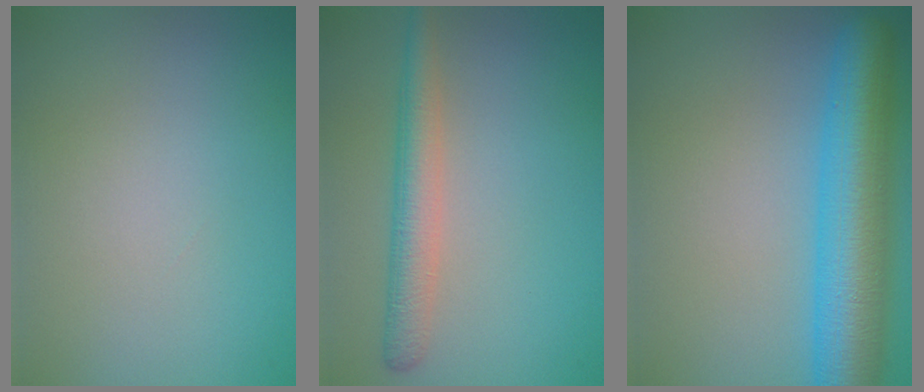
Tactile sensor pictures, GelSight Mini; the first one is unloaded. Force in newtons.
{"total": 3.3, "press": 3.3, "slide": 0.1}
{"total": 9.0, "press": 9.0, "slide": 0.2}